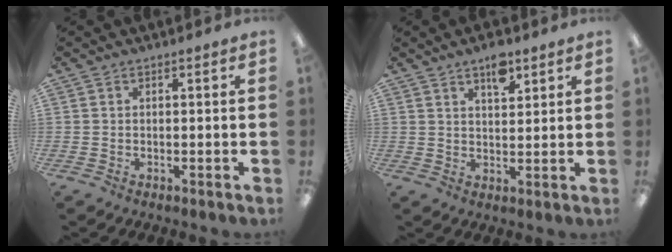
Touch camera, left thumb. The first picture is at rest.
{"total": 5.8, "force": [4.0, 2.4, 3.4], "torque": [-0.043, -0.021, 0.066]}